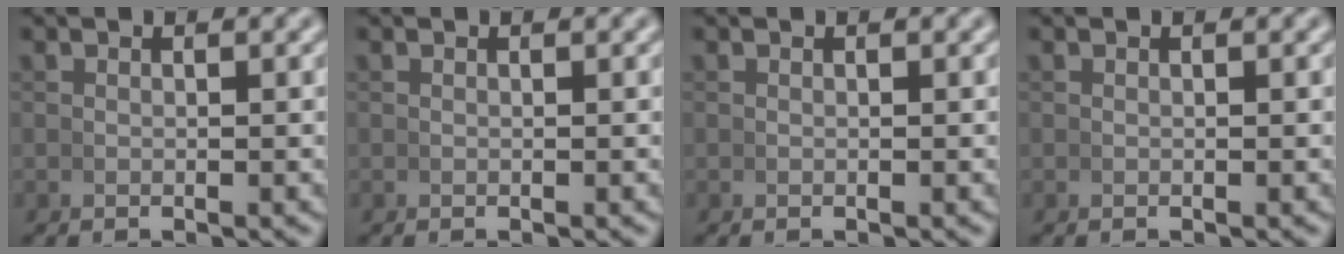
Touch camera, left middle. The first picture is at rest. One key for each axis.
{"total": 0.0}
{"total": 0.0}
{"total": 0.0}